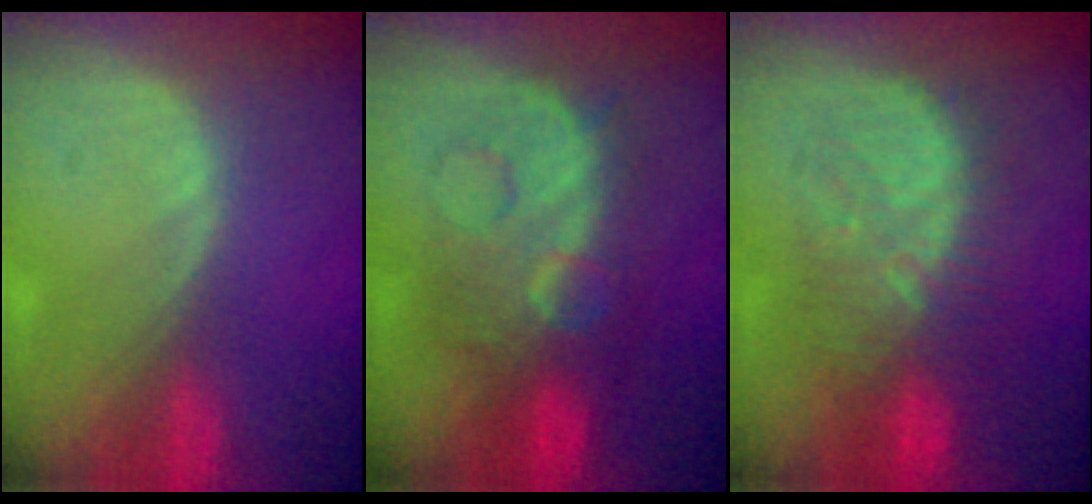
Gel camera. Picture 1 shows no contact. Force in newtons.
{"total": 9.1, "press": 9.0, "slide": 0.3}
{"total": 8.9, "press": 8.9, "slide": 0.4}